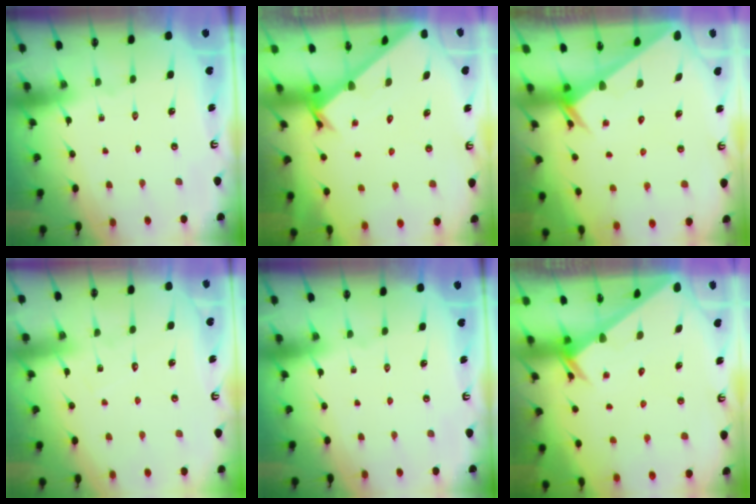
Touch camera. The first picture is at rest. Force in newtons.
{"total": 1.7, "press": 1.7, "slide": 0.1}
{"total": 2.4, "press": 2.4, "slide": 0.1}
{"total": 4.8, "press": 4.8, "slide": 0.3}
{"total": 0.0}
{"total": 2.3, "press": 2.3, "slide": 0.1}